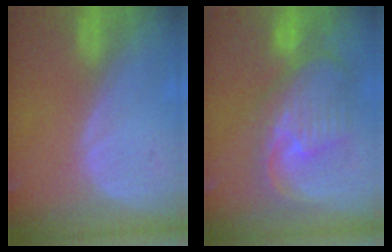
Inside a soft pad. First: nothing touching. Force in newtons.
{"total": 10.7, "press": 9.5, "slide": 5.0}